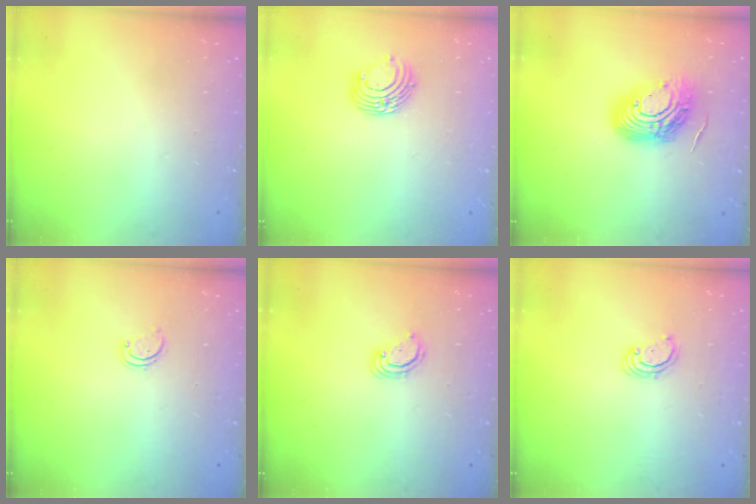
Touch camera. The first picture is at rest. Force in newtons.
{"total": 8.2, "press": 8.2, "slide": 0.8}
{"total": 14.5, "press": 14.5, "slide": 1.5}
{"total": 1.7, "press": 1.7, "slide": 0.3}
{"total": 2.9, "press": 2.9, "slide": 0.2}
{"total": 2.8, "press": 2.8, "slide": 0.2}